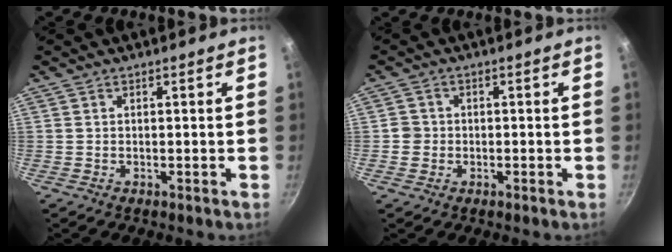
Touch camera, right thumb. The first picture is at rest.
{"total": 2.5, "force": [-0.6, 2.3, 0.6], "torque": [-0.001, 0.010, -0.011]}